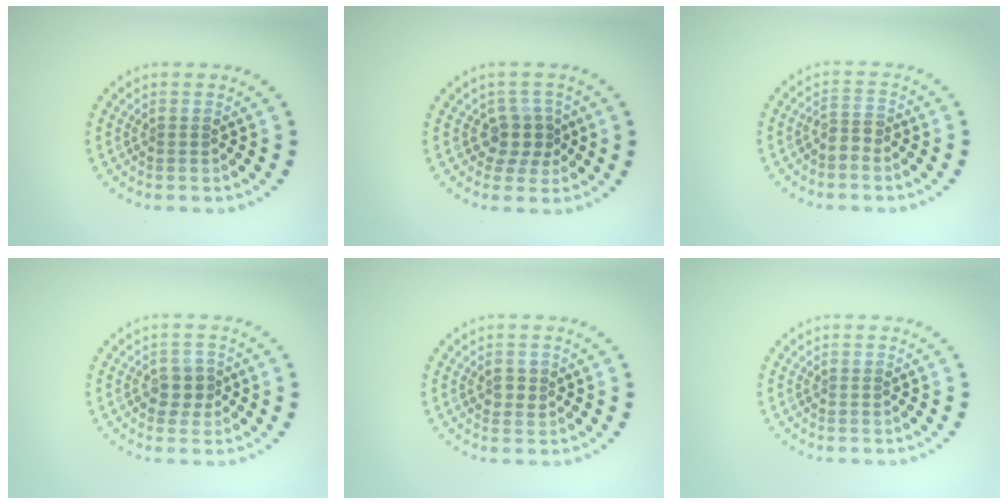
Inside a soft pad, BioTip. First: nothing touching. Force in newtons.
{"total": 2.6, "press": 2.1, "slide": 1.5}
{"total": 1.9, "press": 1.3, "slide": 1.3}
{"total": 1.8, "press": 1.7, "slide": 0.6}
{"total": 1.3, "press": 1.3, "slide": 0.1}
{"total": 0.0}